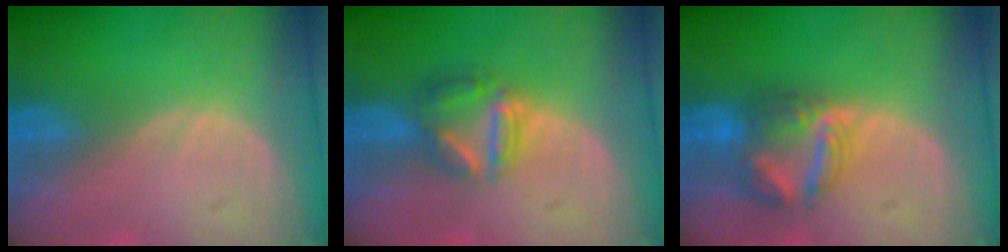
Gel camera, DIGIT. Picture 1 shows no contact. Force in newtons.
{"total": 6.2, "press": 5.6, "slide": 2.7}
{"total": 6.6, "press": 6.4, "slide": 1.5}